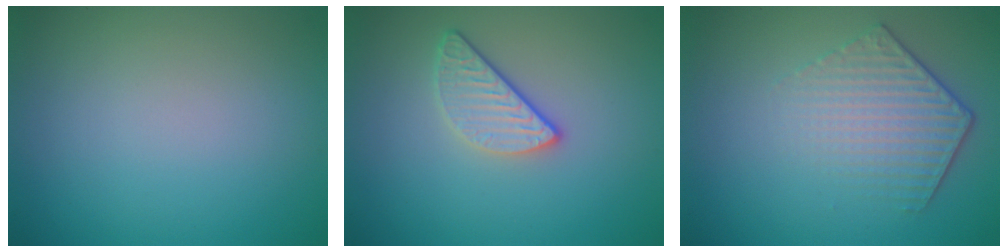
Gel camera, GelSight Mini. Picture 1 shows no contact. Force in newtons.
{"total": 2.7, "press": 2.3, "slide": 1.3}
{"total": 4.5, "press": 3.2, "slide": 3.1}